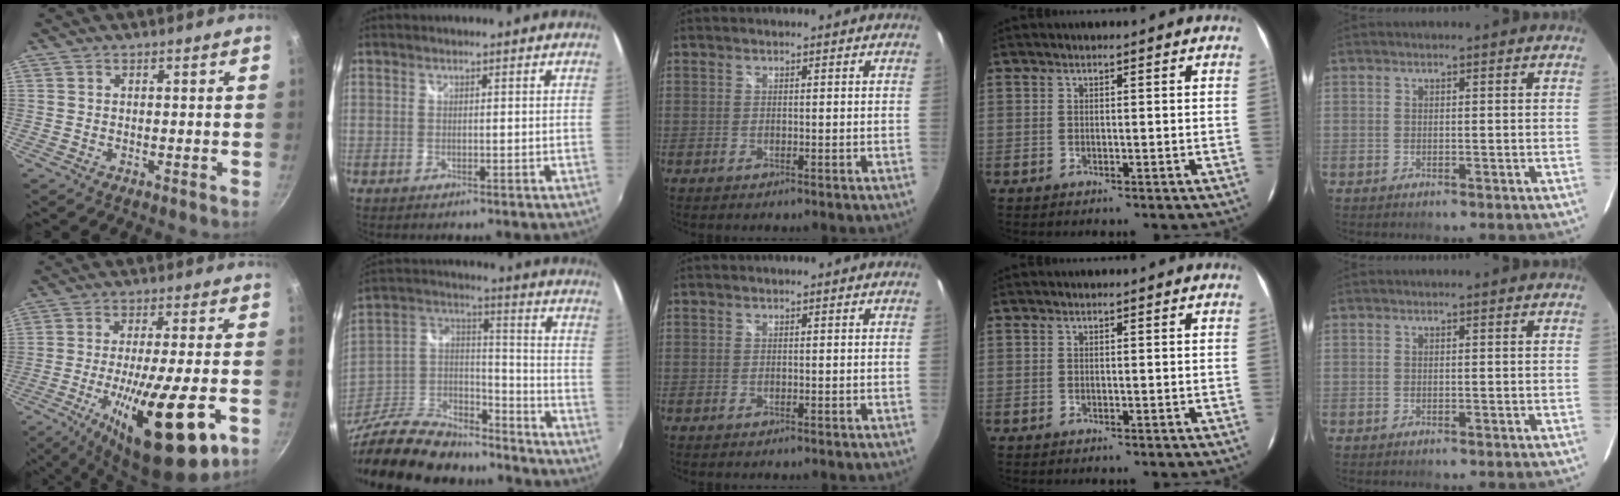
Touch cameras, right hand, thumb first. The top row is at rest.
{"thumb": {"total": 21.5, "force": [-7.9, 5.1, 19.4], "torque": [-0.302, 0.003, -0.125]}, "index": {"total": 25.7, "force": [-19.2, 11.8, 12.2], "torque": [-0.277, 0.026, -0.310]}}